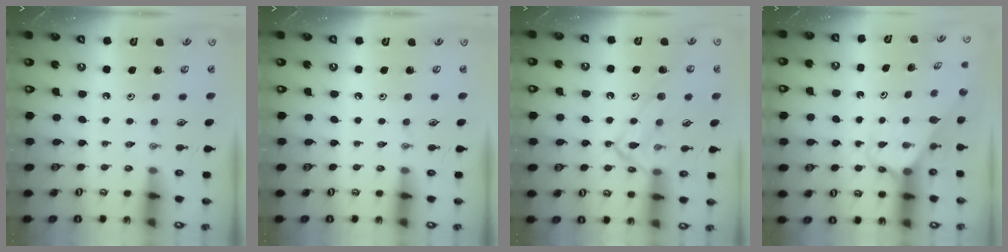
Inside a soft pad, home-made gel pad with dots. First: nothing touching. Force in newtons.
{"total": 0.0}
{"total": 13.9, "press": 13.9, "slide": 0.7}
{"total": 2.5, "press": 2.5, "slide": 0.1}